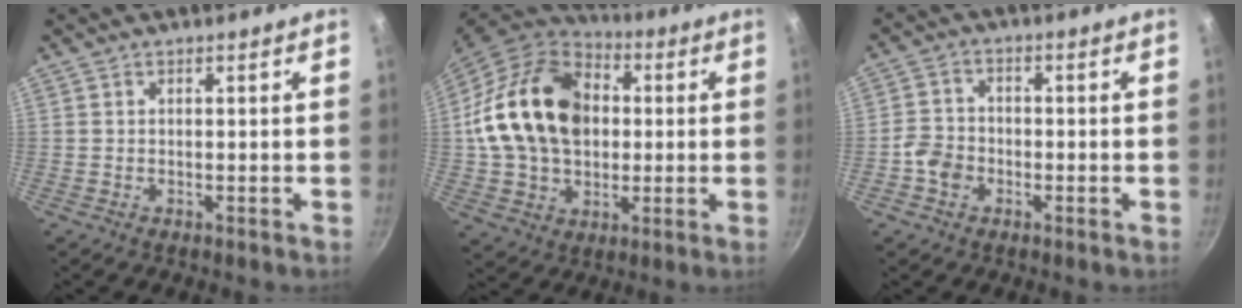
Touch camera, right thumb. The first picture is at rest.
{"total": 22.7, "force": [2.4, 17.0, 14.8], "torque": [-0.245, 0.028, 0.041]}
{"total": 4.7, "force": [-2.0, 3.7, 2.0], "torque": [-0.029, 0.022, -0.044]}